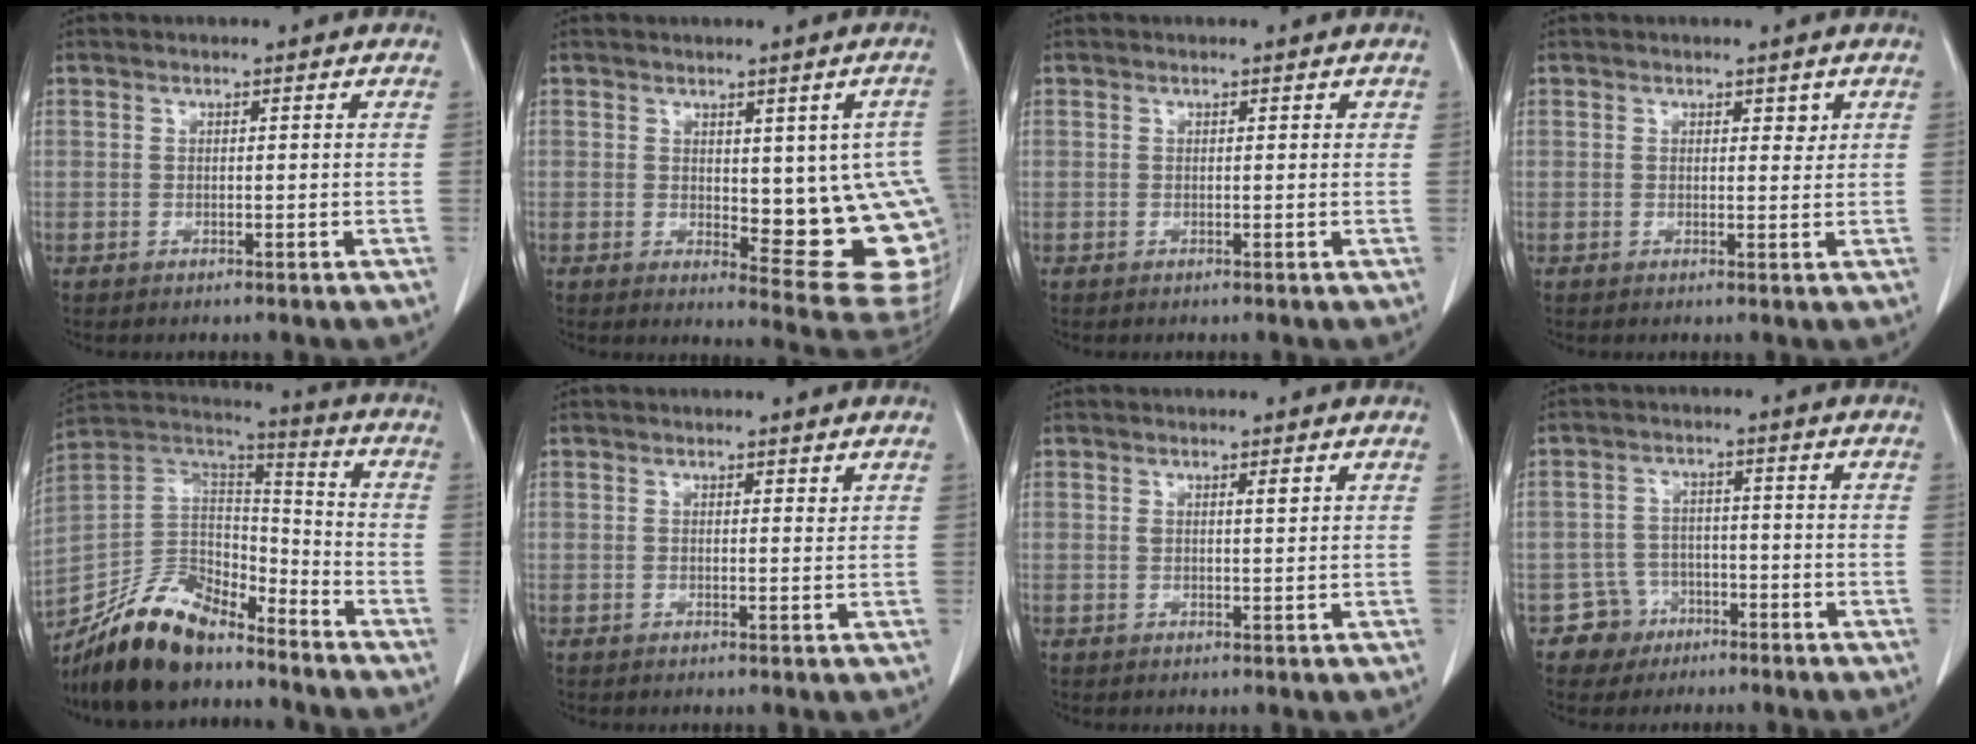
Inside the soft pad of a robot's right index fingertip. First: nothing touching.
{"total": 14.6, "force": [-0.4, 4.8, 13.8], "torque": [-0.125, -0.002, 0.010]}
{"total": 0.5, "force": [0.3, 0.4, 0.2], "torque": [0.002, 0.003, 0.000]}
{"total": 1.4, "force": [0.8, 0.8, 0.8], "torque": [-0.007, -0.005, 0.011]}
{"total": 16.5, "force": [-13.6, 6.0, 7.0], "torque": [-0.128, 0.030, -0.252]}
{"total": 0.7, "force": [0.6, 0.2, 0.4], "torque": [-0.007, -0.004, 0.007]}
{"total": 1.4, "force": [0.8, 0.2, 1.2], "torque": [-0.020, -0.003, 0.012]}
{"total": 4.8, "force": [-2.8, 4.0, -0.4], "torque": [0.014, 0.015, -0.045]}